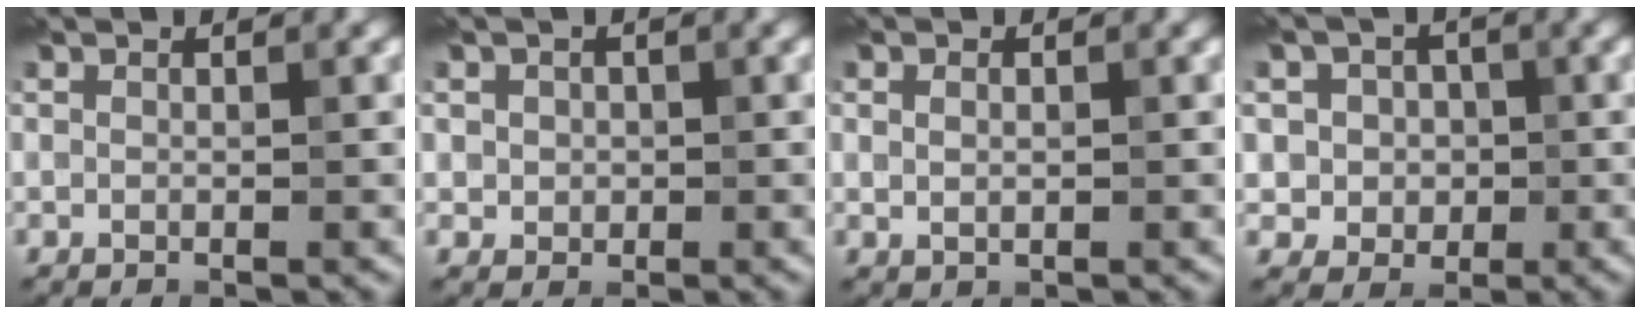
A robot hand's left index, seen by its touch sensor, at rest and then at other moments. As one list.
[{"total": 1.5, "force": [0.1, 1.4, 0.6], "torque": [-0.008, -0.004, 0.003]}, {"total": 1.1, "force": [0.1, 0.7, 0.8], "torque": [-0.018, -0.001, 0.007]}, {"total": 4.1, "force": [0.5, 3.8, 1.5], "torque": [-0.015, 0.011, -0.002]}]